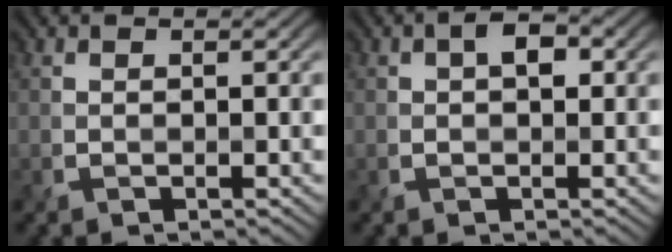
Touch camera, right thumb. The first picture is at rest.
{"total": 2.8, "force": [0.5, 1.6, 2.3], "torque": [-0.038, 0.009, 0.001]}